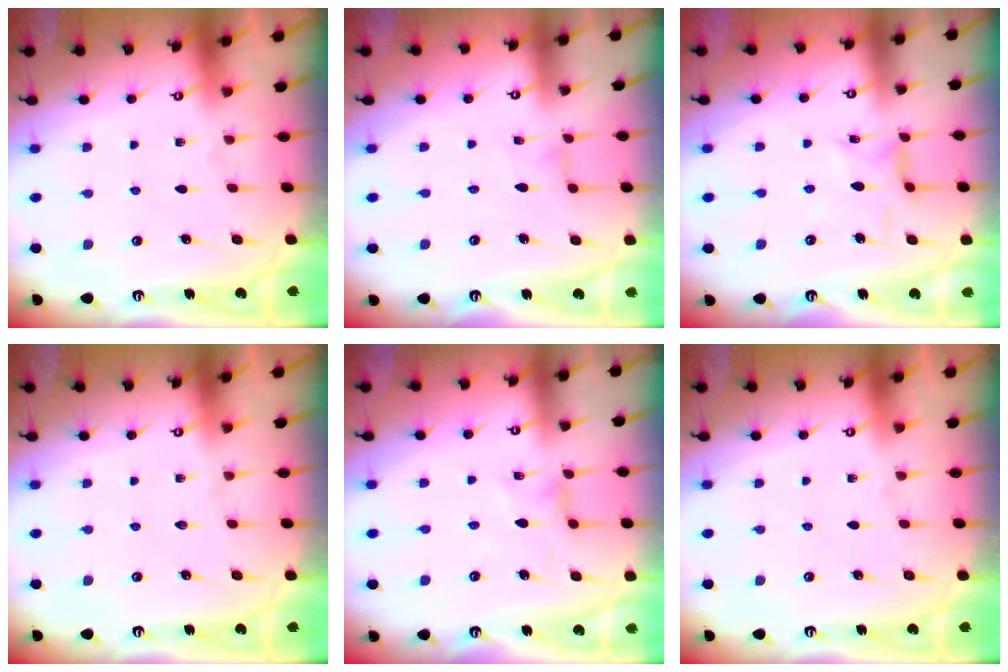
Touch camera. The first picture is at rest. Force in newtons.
{"total": 0.0}
{"total": 2.5, "press": 2.5, "slide": 0.4}
{"total": 0.0}
{"total": 1.4, "press": 1.3, "slide": 0.3}
{"total": 0.0}